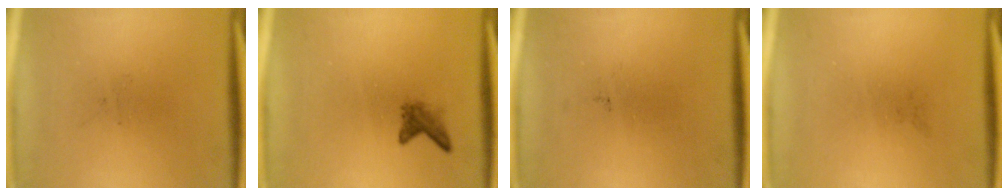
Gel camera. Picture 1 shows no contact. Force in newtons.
{"total": 1.7}
{"total": 0.0}
{"total": 0.0}